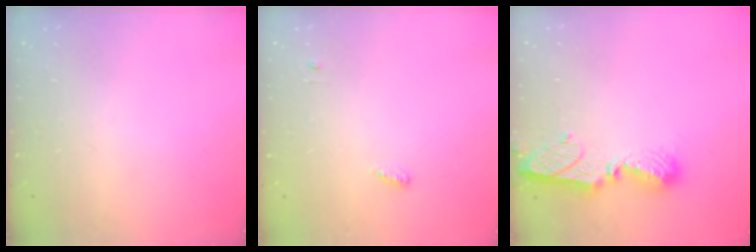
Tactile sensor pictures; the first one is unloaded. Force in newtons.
{"total": 3.7, "press": 3.6, "slide": 1.0}
{"total": 10.0, "press": 10.0, "slide": 0.9}